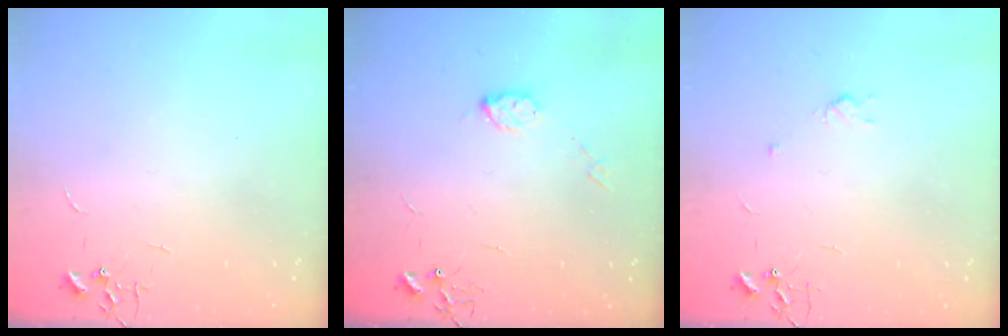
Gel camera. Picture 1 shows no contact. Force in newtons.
{"total": 5.2, "press": 5.2, "slide": 0.3}
{"total": 3.1, "press": 3.0, "slide": 0.5}